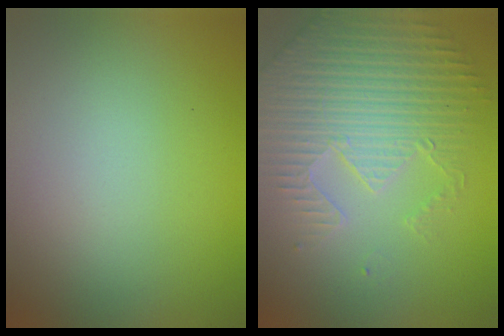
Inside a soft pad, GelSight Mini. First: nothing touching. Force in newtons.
{"total": 5.0, "press": 4.6, "slide": 1.9}